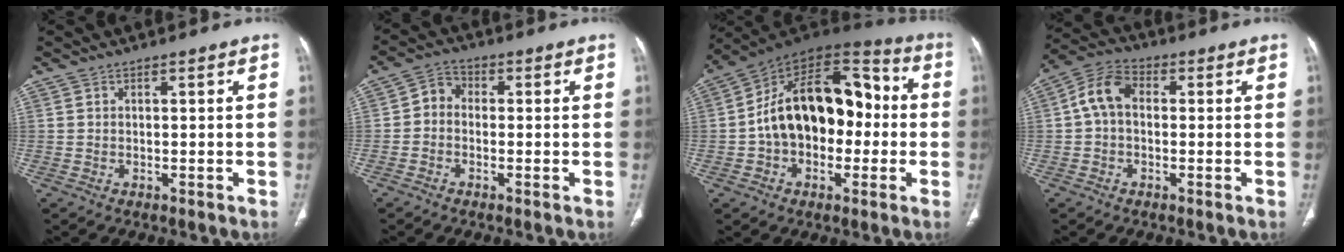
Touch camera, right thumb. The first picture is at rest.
{"total": 4.0, "force": [-0.6, 3.2, 2.2], "torque": [-0.025, 0.015, -0.026]}
{"total": 21.3, "force": [-0.8, 13.7, 16.3], "torque": [-0.228, 0.055, -0.017]}
{"total": 7.4, "force": [0.3, 5.1, 5.4], "torque": [-0.095, 0.023, -0.005]}